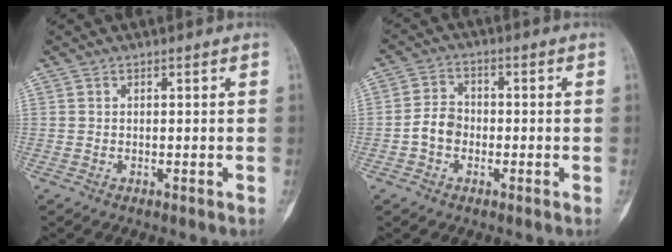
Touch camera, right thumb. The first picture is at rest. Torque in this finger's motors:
{"motor_torque": [1.03, 0.71, 0.36, -0.51, 0.03]}